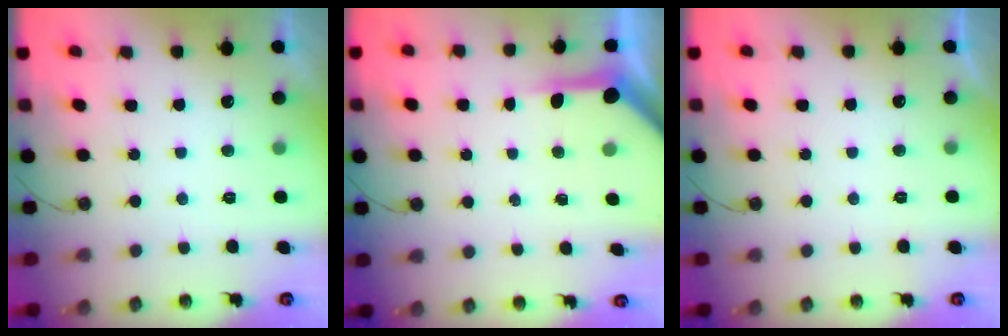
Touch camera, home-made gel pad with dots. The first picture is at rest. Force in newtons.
{"total": 4.9, "press": 4.9, "slide": 0.3}
{"total": 0.0}